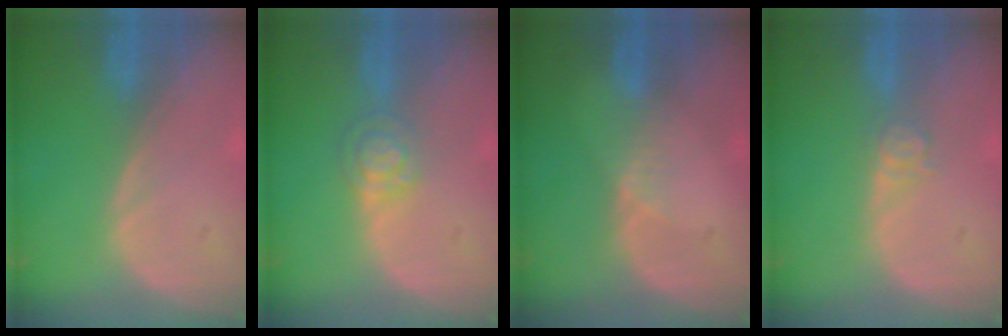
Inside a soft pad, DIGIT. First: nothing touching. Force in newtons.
{"total": 4.0, "press": 3.6, "slide": 1.7}
{"total": 2.0, "press": 1.6, "slide": 1.3}
{"total": 2.7, "press": 2.2, "slide": 1.5}